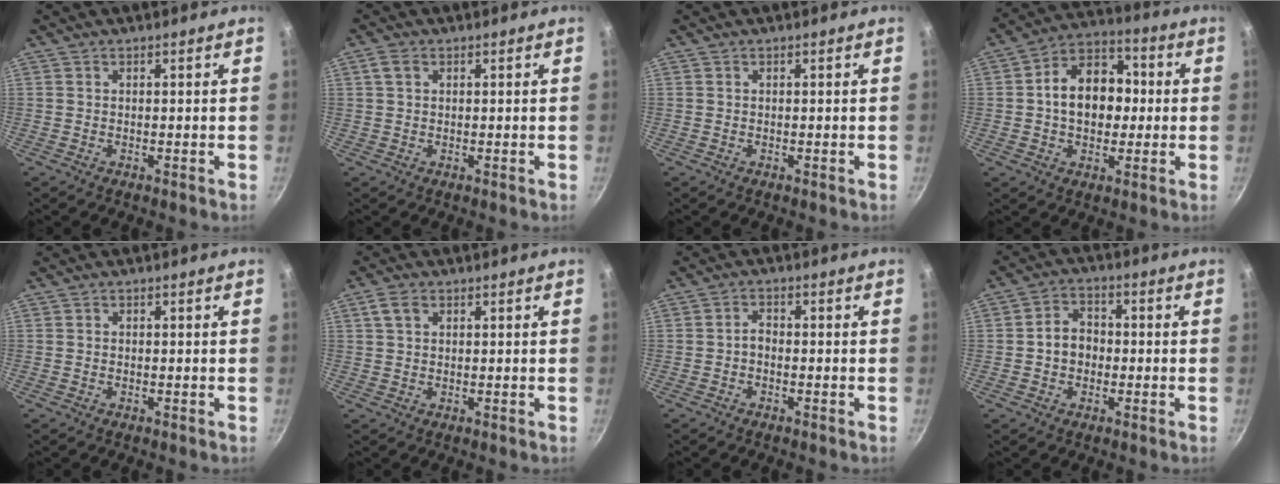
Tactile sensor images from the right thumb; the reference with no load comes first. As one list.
[{"total": 2.6, "force": [0.9, 1.8, 1.6], "torque": [-0.024, 0.004, 0.019]}, {"total": 0.0}, {"total": 14.1, "force": [0.5, 10.2, 9.6], "torque": [-0.111, 0.029, -0.008]}, {"total": 0.0}, {"total": 3.4, "force": [1.4, 2.3, 2.1], "torque": [-0.034, 0.005, 0.026]}, {"total": 1.9, "force": [-0.9, 1.1, 1.2], "torque": [-0.019, 0.015, -0.019]}, {"total": 6.2, "force": [-0.6, 4.9, 3.6], "torque": [-0.035, 0.017, -0.017]}]